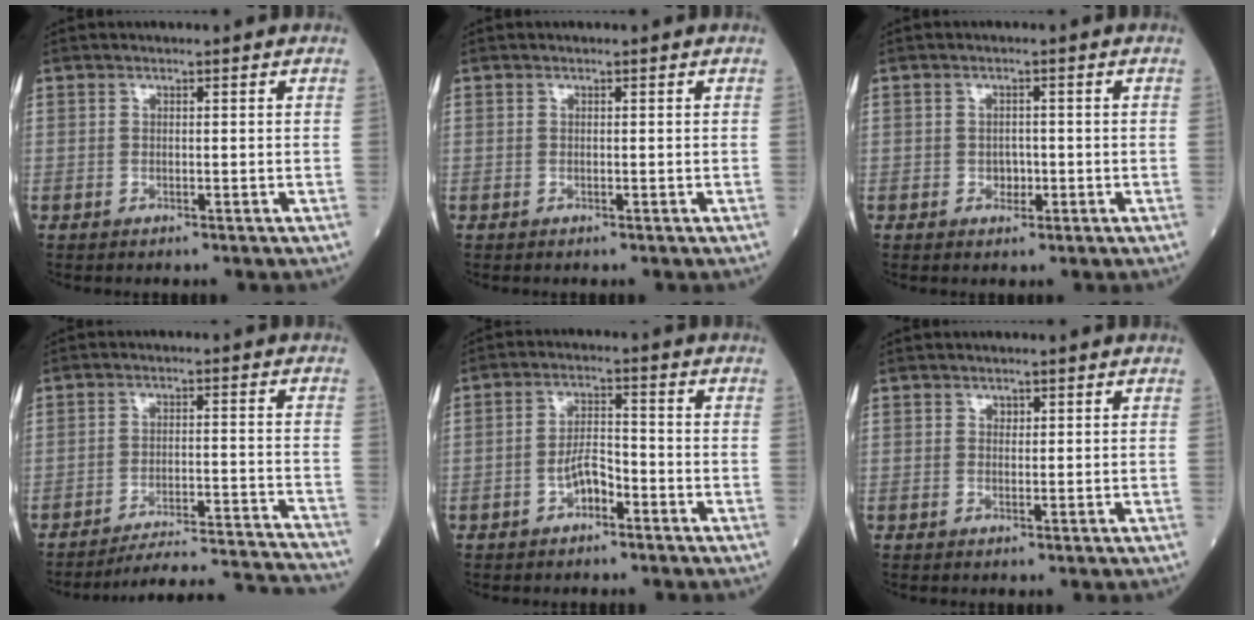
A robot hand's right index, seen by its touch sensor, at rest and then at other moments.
{"total": 0.0}
{"total": 1.7, "force": [-0.5, 1.3, 1.0], "torque": [-0.012, 0.004, -0.005]}
{"total": 18.1, "force": [-17.7, -1.7, 3.2], "torque": [-0.029, -0.009, -0.239]}
{"total": 4.1, "force": [-2.0, 1.8, 3.1], "torque": [-0.060, 0.011, -0.038]}
{"total": 0.8, "force": [0.4, 0.6, 0.3], "torque": [0.000, -0.002, 0.005]}